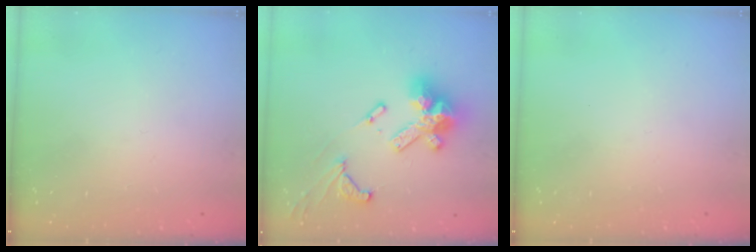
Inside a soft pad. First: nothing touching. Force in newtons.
{"total": 18.7, "press": 18.6, "slide": 1.9}
{"total": 0.0}